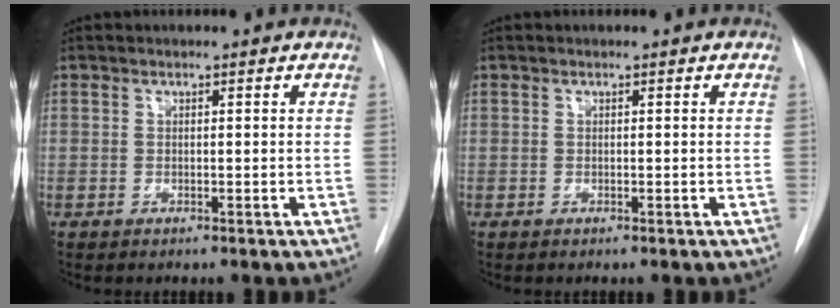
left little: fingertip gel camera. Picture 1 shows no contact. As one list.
[{"total": 0.0}]